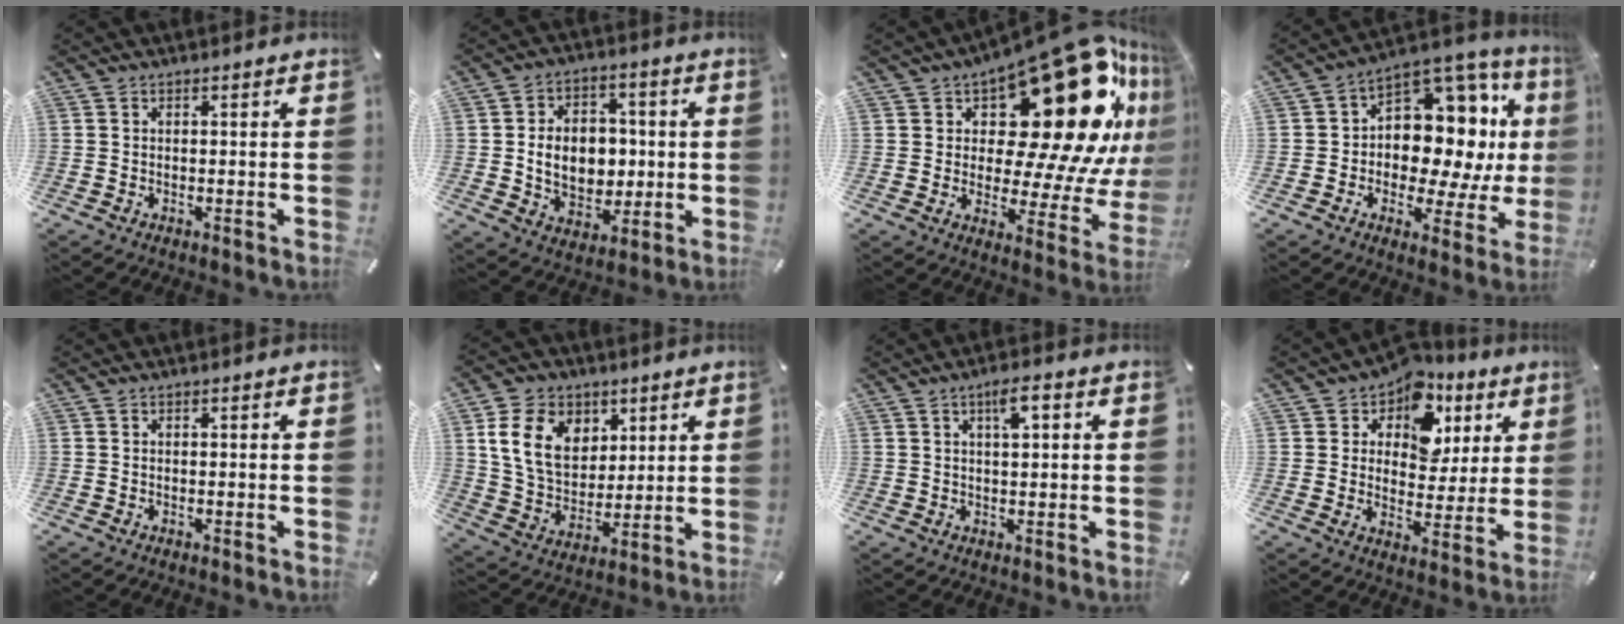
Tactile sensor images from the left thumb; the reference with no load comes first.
{"total": 11.7, "force": [-0.2, 9.2, 7.2], "torque": [-0.110, 0.011, 0.000]}
{"total": 30.3, "force": [12.6, 13.9, 23.8], "torque": [-0.309, -0.118, 0.224]}
{"total": 14.5, "force": [2.7, 10.8, 9.4], "torque": [-0.120, -0.050, 0.049]}
{"total": 0.0}
{"total": 14.3, "force": [5.3, 11.1, 7.3], "torque": [-0.144, -0.009, 0.102]}
{"total": 4.5, "force": [1.8, 1.6, 3.8], "torque": [-0.064, 0.001, 0.026]}
{"total": 10.3, "force": [5.1, 7.8, 4.4], "torque": [-0.068, -0.032, 0.089]}